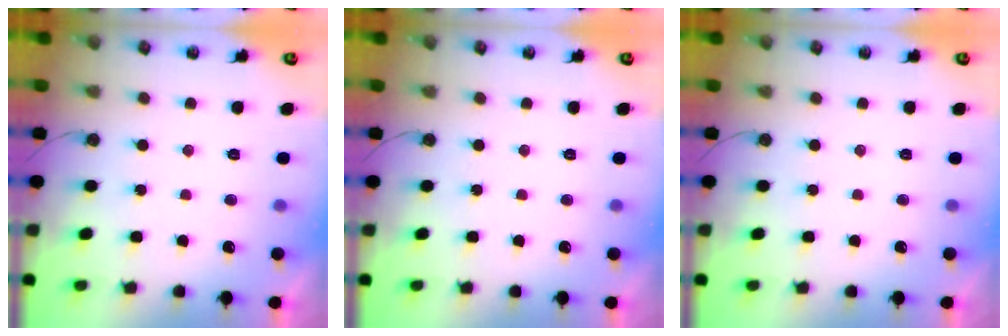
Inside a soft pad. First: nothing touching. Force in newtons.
{"total": 0.0}
{"total": 0.0}